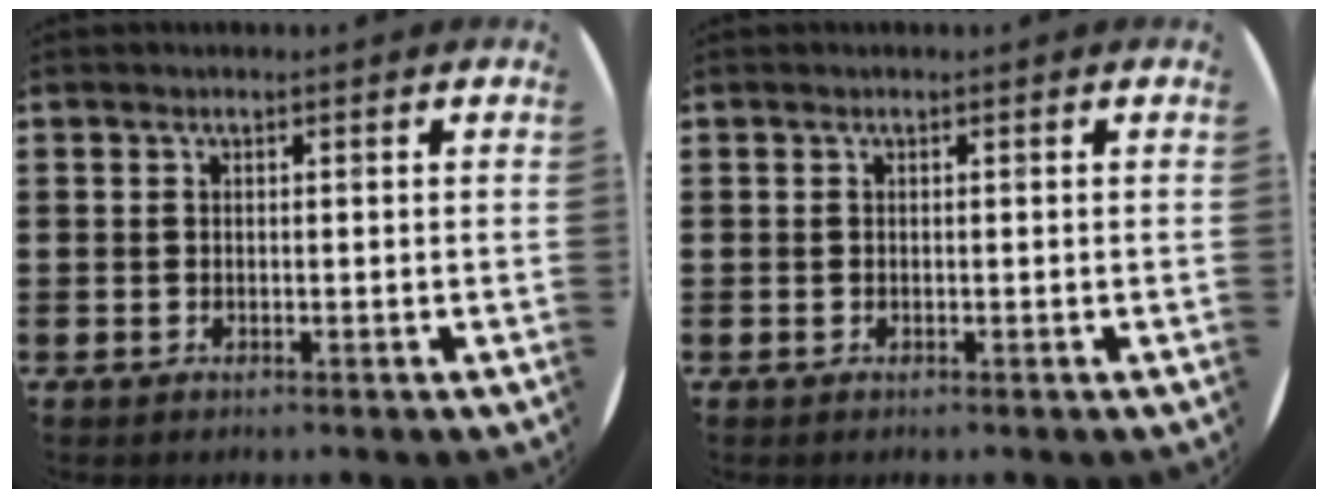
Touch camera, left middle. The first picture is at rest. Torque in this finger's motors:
{"motor_torque": [-0.04, 0.02, 0.00, 0.00]}